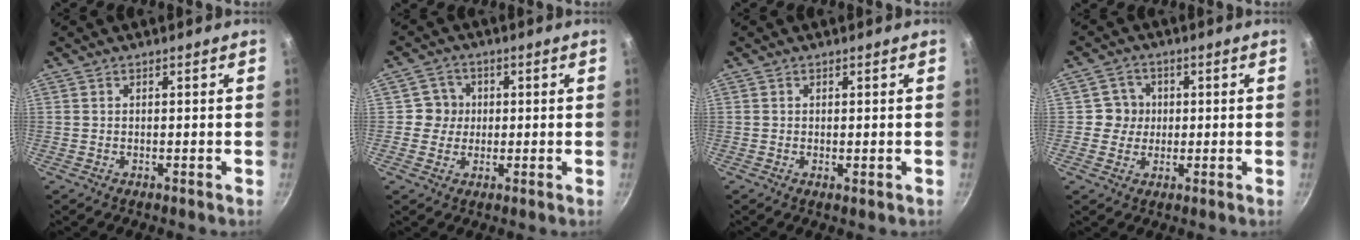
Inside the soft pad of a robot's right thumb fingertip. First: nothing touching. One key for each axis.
{"total": 4.2, "fx": 0.3, "fy": 4.2, "fz": 0.6, "tx": 0.025, "ty": 0.005, "tz": -0.004}
{"total": 0.7, "fx": 0.0, "fy": 0.3, "fz": 0.6, "tx": -0.009, "ty": -0.004, "tz": -0.001}
{"total": 4.4, "fx": 0.3, "fy": 4.3, "fz": 0.6, "tx": 0.025, "ty": 0.005, "tz": -0.003}